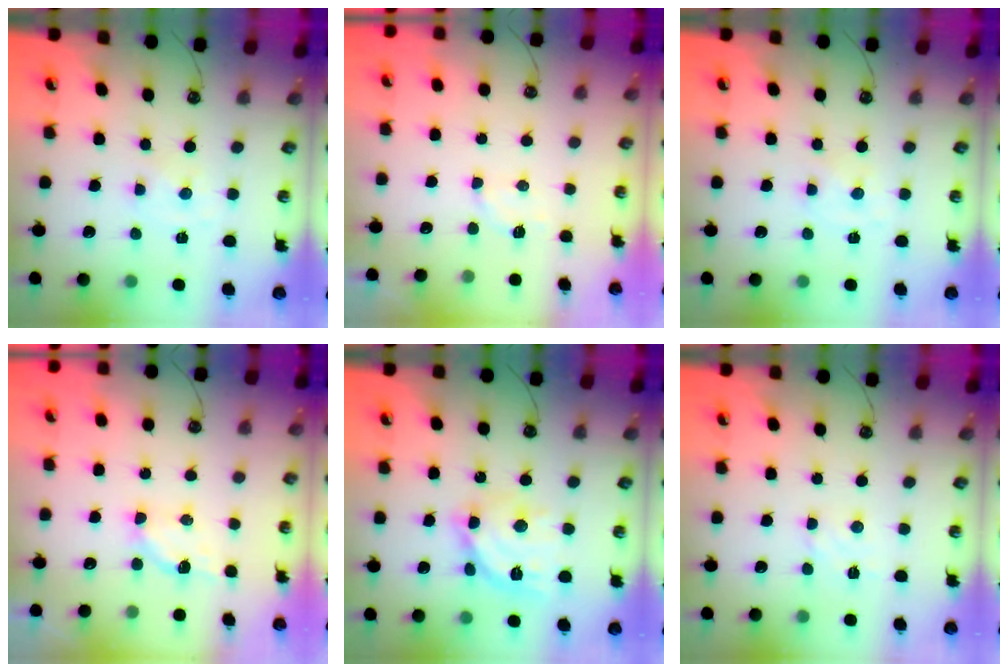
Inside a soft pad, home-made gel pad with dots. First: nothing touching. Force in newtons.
{"total": 3.0, "press": 2.8, "slide": 1.1}
{"total": 0.0}
{"total": 4.6, "press": 4.4, "slide": 1.2}
{"total": 14.2, "press": 14.2, "slide": 1.1}
{"total": 3.1, "press": 3.1, "slide": 0.5}